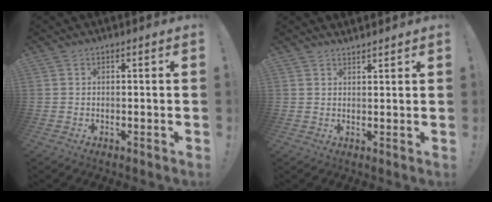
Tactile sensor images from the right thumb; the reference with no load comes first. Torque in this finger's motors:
{"motor_torque": [-0.18, -0.01, 0.02, 0.02, 0.00]}